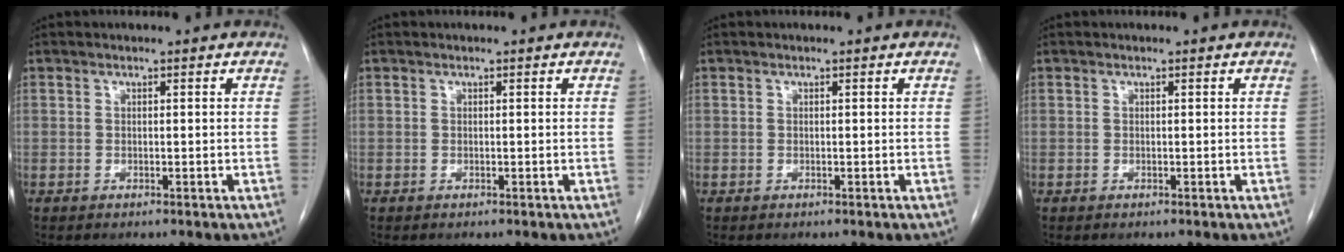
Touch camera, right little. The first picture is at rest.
{"total": 0.0}
{"total": 0.0}
{"total": 0.0}